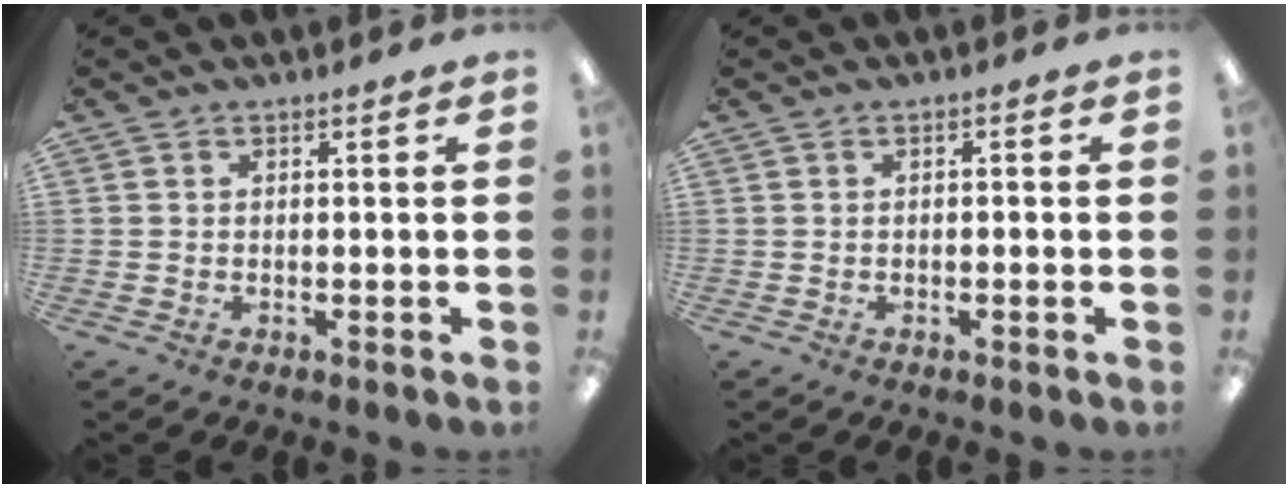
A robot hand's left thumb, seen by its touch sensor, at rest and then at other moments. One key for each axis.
{"total": 0.9, "fx": -0.6, "fy": 0.4, "fz": 0.5, "tx": -0.010, "ty": 0.003, "tz": -0.013}